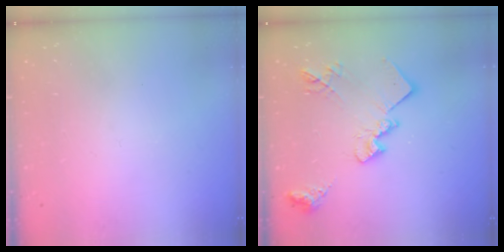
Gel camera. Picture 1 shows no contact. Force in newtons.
{"total": 17.7, "press": 17.7, "slide": 1.0}